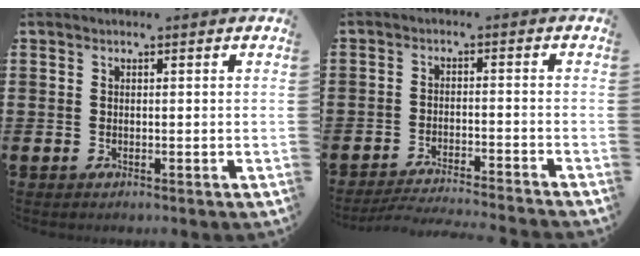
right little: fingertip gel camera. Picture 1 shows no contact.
{"total": 3.0, "force": [-2.9, -0.3, 0.6], "torque": [-0.010, -0.002, -0.059]}